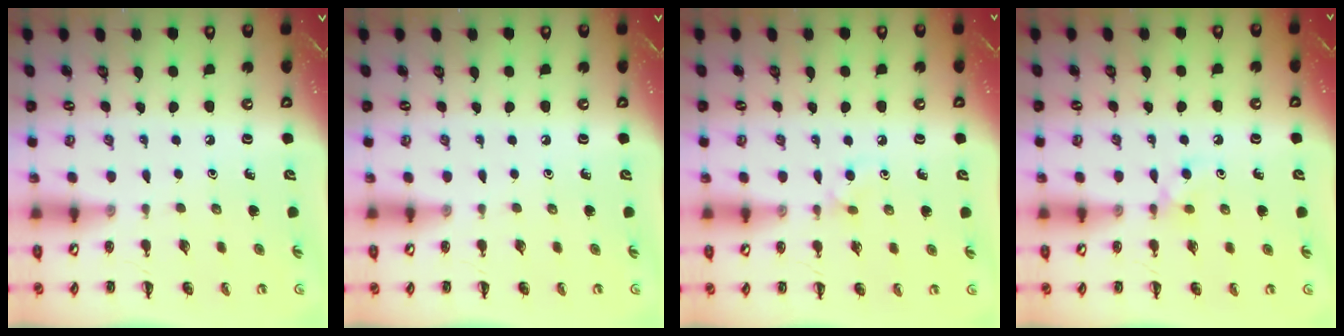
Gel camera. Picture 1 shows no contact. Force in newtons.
{"total": 0.0}
{"total": 4.5, "press": 4.2, "slide": 1.7}
{"total": 4.2, "press": 4.0, "slide": 1.3}